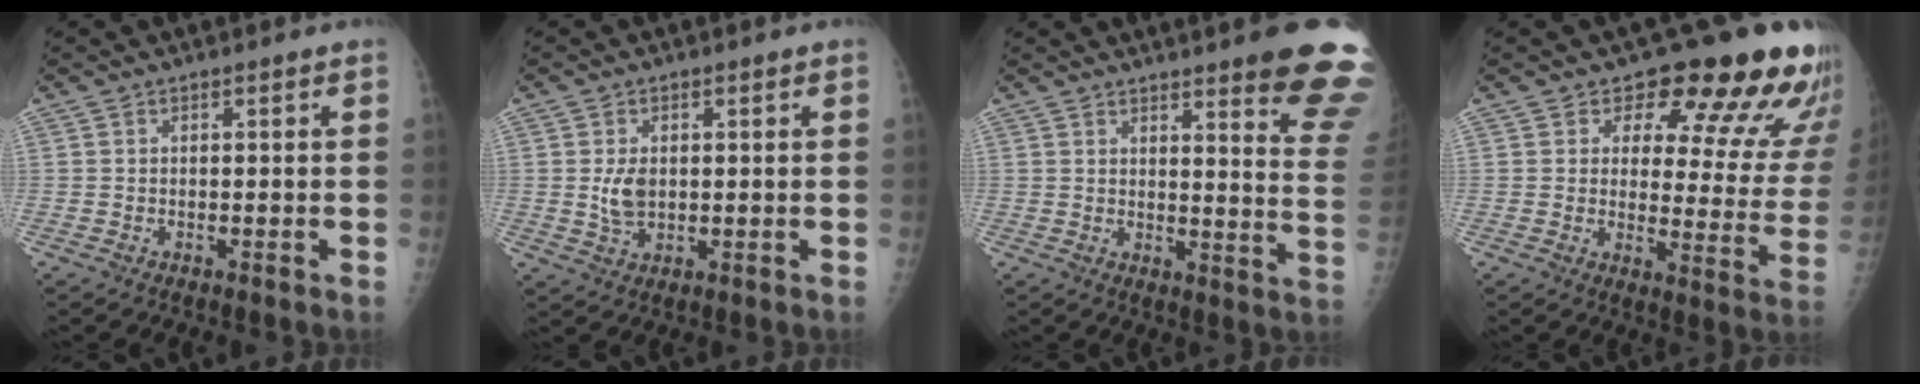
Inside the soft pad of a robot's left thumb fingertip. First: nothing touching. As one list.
[{"total": 4.4, "force": [0.4, 2.9, 3.3], "torque": [-0.056, -0.006, 0.013]}, {"total": 16.4, "force": [11.7, 2.1, 11.3], "torque": [-0.113, -0.078, 0.131]}, {"total": 17.4, "force": [13.3, 6.7, 9.0], "torque": [-0.050, -0.089, 0.145]}]